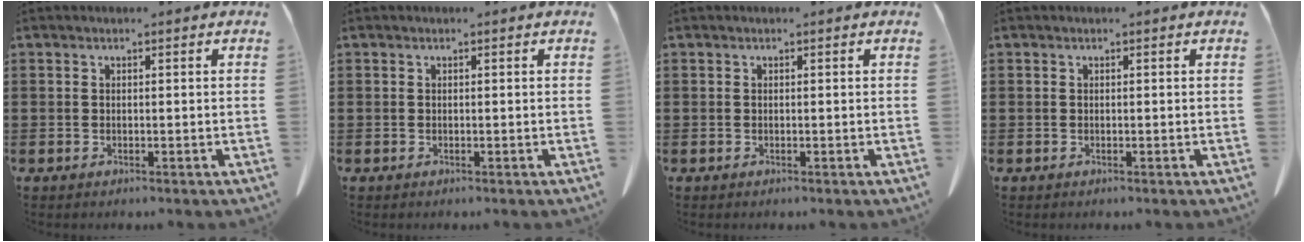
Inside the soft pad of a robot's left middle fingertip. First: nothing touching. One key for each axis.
{"total": 0.0}
{"total": 0.0}
{"total": 0.0}